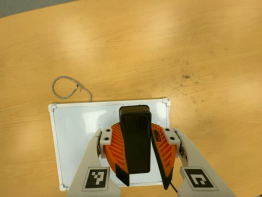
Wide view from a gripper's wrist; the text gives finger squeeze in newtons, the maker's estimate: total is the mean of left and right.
{"total": 10.5, "left": 10.2, "right": 10.8}